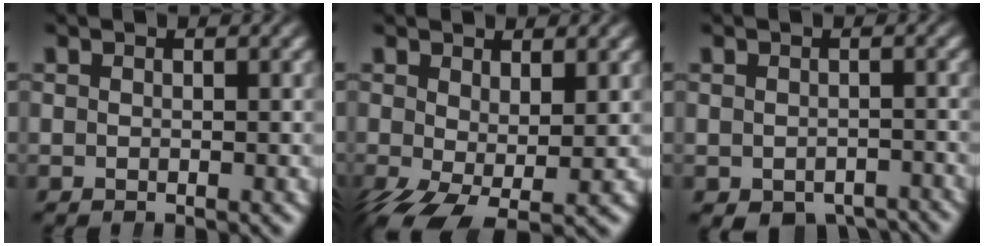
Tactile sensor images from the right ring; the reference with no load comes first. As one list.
[{"total": 4.6, "force": [-1.9, 2.3, 3.5], "torque": [-0.071, -0.036, -0.011]}, {"total": 4.6, "force": [-3.7, 2.3, 1.4], "torque": [-0.008, -0.021, -0.052]}]